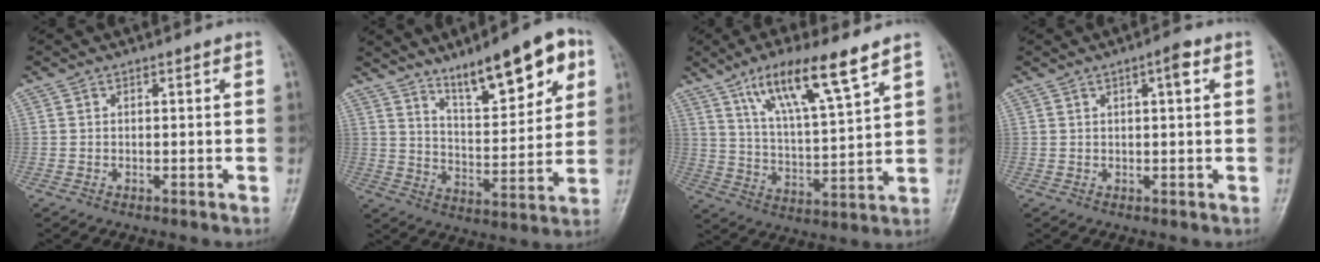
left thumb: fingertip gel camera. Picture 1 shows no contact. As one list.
[{"total": 16.5, "force": [9.5, 5.3, 12.4], "torque": [-0.152, -0.040, 0.153]}, {"total": 14.3, "force": [8.8, 2.7, 10.9], "torque": [-0.187, -0.036, 0.165]}, {"total": 3.1, "force": [1.2, 0.7, 2.7], "torque": [-0.039, 0.003, 0.015]}]